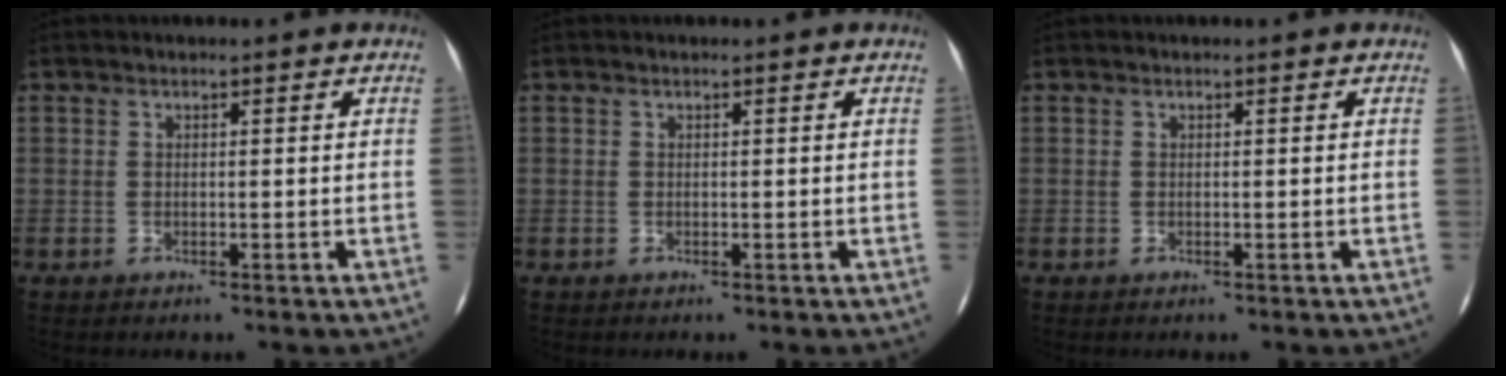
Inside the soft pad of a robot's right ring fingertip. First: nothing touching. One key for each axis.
{"total": 0.0}
{"total": 0.0}